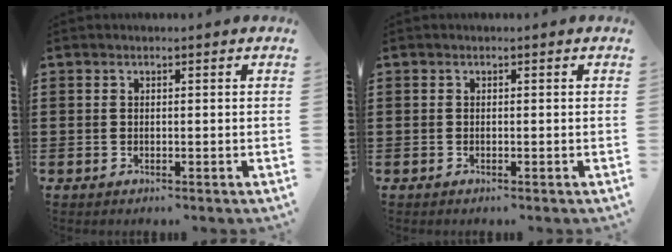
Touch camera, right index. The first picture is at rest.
{"total": 0.0}